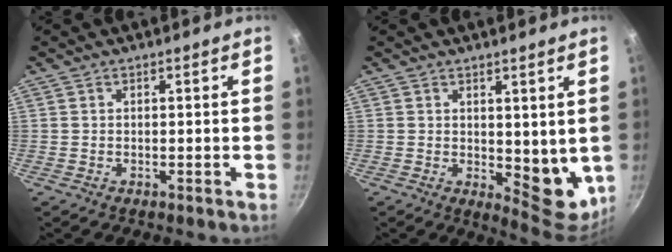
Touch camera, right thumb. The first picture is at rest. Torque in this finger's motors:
{"motor_torque": [-0.36, 0.61, 0.63, 0.04, 0.01]}